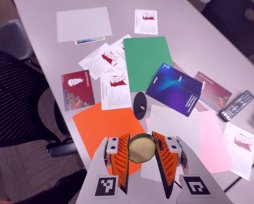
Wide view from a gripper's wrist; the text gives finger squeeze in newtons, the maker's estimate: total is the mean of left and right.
{"total": 15.4, "left": 16.7, "right": 14.0}